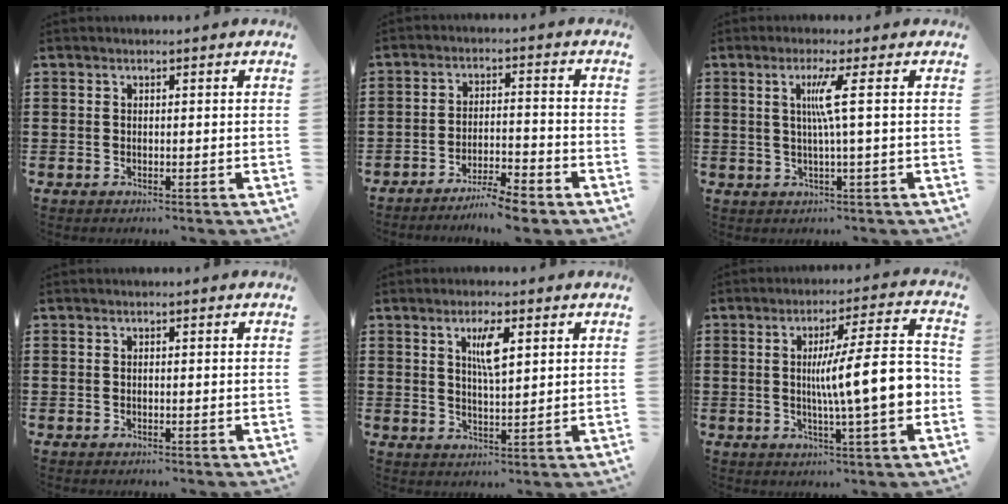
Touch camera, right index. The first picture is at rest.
{"total": 5.3, "force": [-4.9, -0.2, 2.0], "torque": [-0.042, -0.006, -0.096]}
{"total": 4.5, "force": [0.6, -0.8, 4.4], "torque": [-0.086, -0.007, 0.005]}
{"total": 0.0}
{"total": 4.7, "force": [1.9, 1.1, 4.1], "torque": [-0.079, 0.006, 0.027]}
{"total": 12.4, "force": [-0.7, 1.7, 12.3], "torque": [-0.180, -0.013, -0.019]}